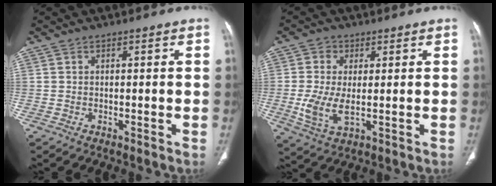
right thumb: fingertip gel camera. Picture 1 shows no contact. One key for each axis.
{"total": 8.1, "fx": -0.5, "fy": 4.6, "fz": 6.6, "tx": -0.136, "ty": -0.002, "tz": -0.006}